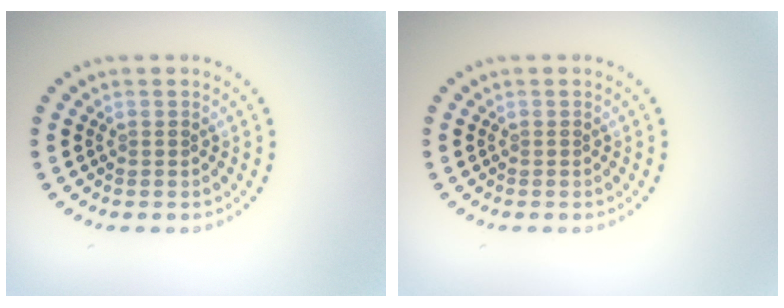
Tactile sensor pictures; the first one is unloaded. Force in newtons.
{"total": 0.0}